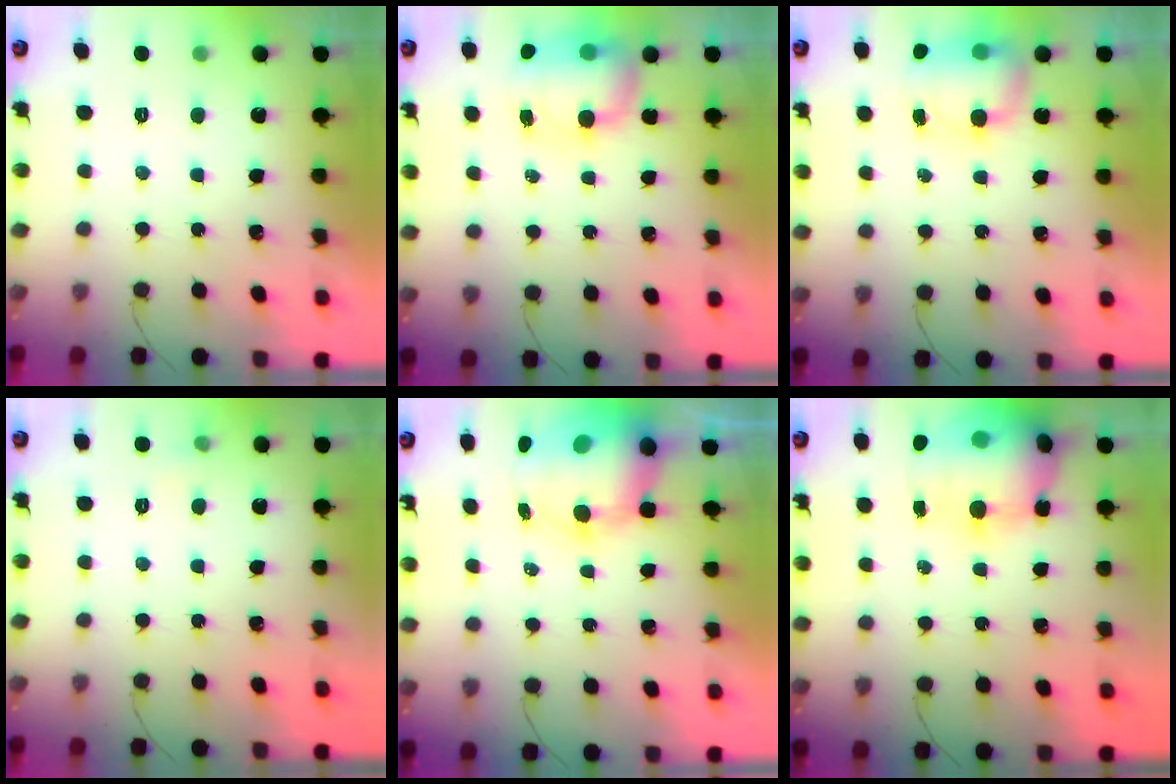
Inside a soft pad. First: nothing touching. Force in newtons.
{"total": 7.9, "press": 7.8, "slide": 1.1}
{"total": 7.4, "press": 7.4, "slide": 1.1}
{"total": 2.5, "press": 2.3, "slide": 1.1}
{"total": 12.3, "press": 11.9, "slide": 3.2}
{"total": 19.6, "press": 17.7, "slide": 8.5}